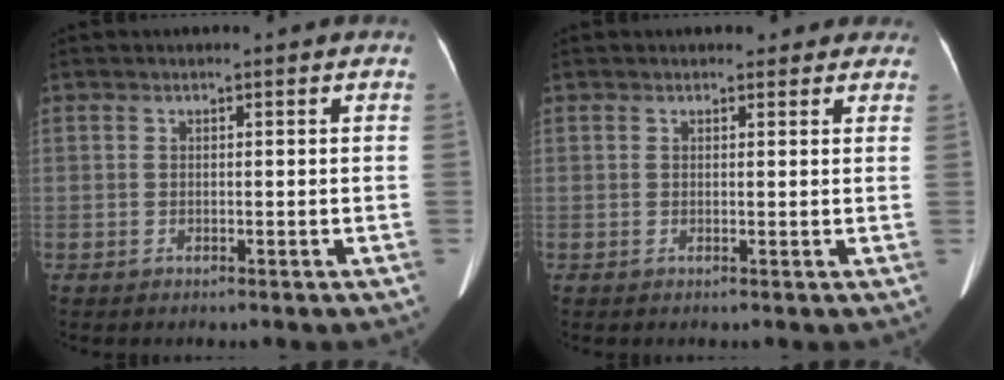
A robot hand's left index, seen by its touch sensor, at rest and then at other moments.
{"total": 3.2, "force": [2.7, 1.7, 0.6], "torque": [0.010, 0.002, 0.018]}